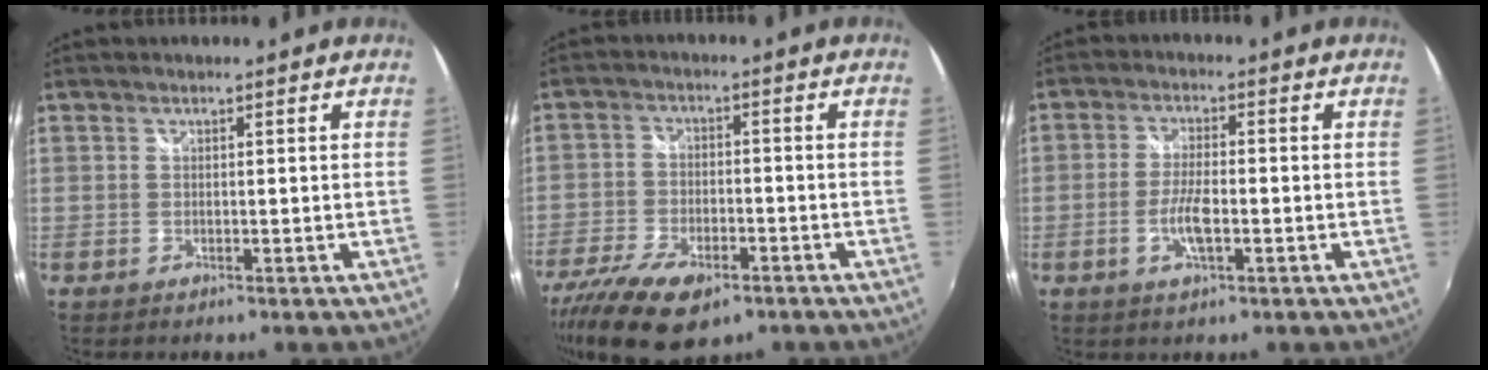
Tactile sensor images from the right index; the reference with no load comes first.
{"total": 14.5, "force": [-9.3, 6.4, 9.1], "torque": [-0.208, -0.040, -0.161]}
{"total": 5.4, "force": [-1.8, 1.6, 4.9], "torque": [-0.103, -0.003, -0.034]}